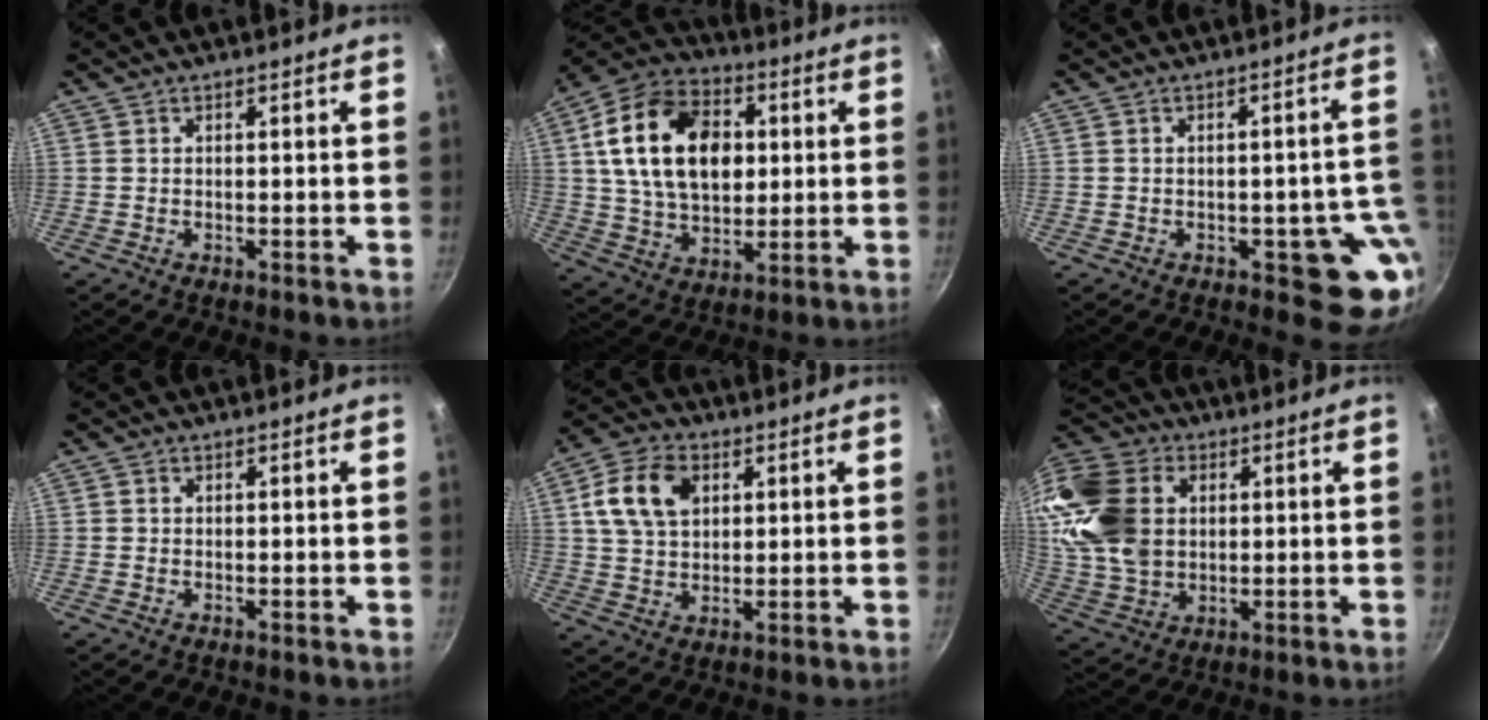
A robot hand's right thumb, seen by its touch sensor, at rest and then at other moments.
{"total": 21.8, "force": [4.1, 14.6, 15.6], "torque": [-0.247, 0.009, 0.064]}
{"total": 10.0, "force": [-3.0, 4.9, 8.1], "torque": [-0.033, 0.016, -0.032]}
{"total": 0.5, "force": [0.1, 0.5, 0.1], "torque": [0.001, 0.002, 0.000]}
{"total": 11.2, "force": [3.4, 7.7, 7.3], "torque": [-0.122, 0.005, 0.056]}
{"total": 21.6, "force": [4.3, 16.1, 13.7], "torque": [-0.275, 0.011, 0.086]}